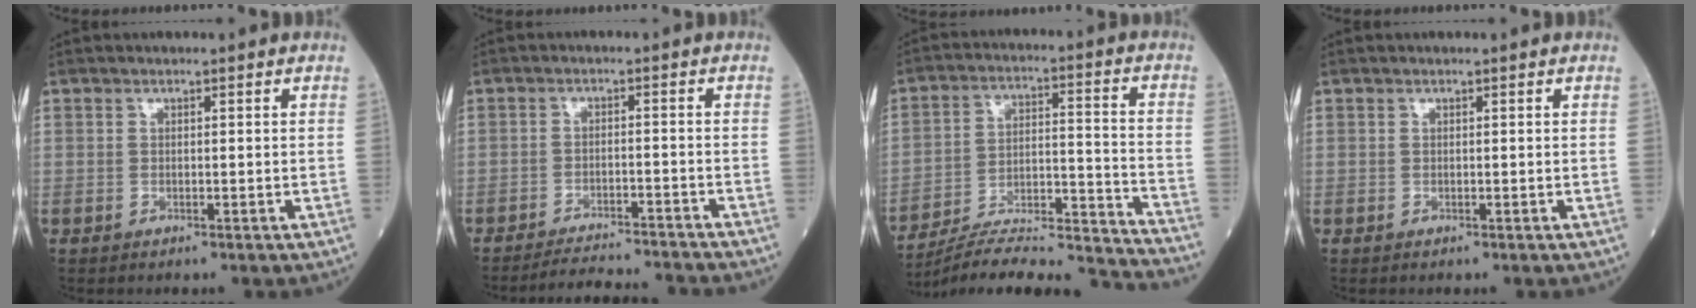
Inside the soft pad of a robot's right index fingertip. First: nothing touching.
{"total": 9.5, "force": [-9.4, -0.3, 1.9], "torque": [-0.022, -0.003, -0.140]}
{"total": 22.2, "force": [-21.1, -0.8, 6.9], "torque": [-0.092, 0.007, -0.314]}
{"total": 0.0}